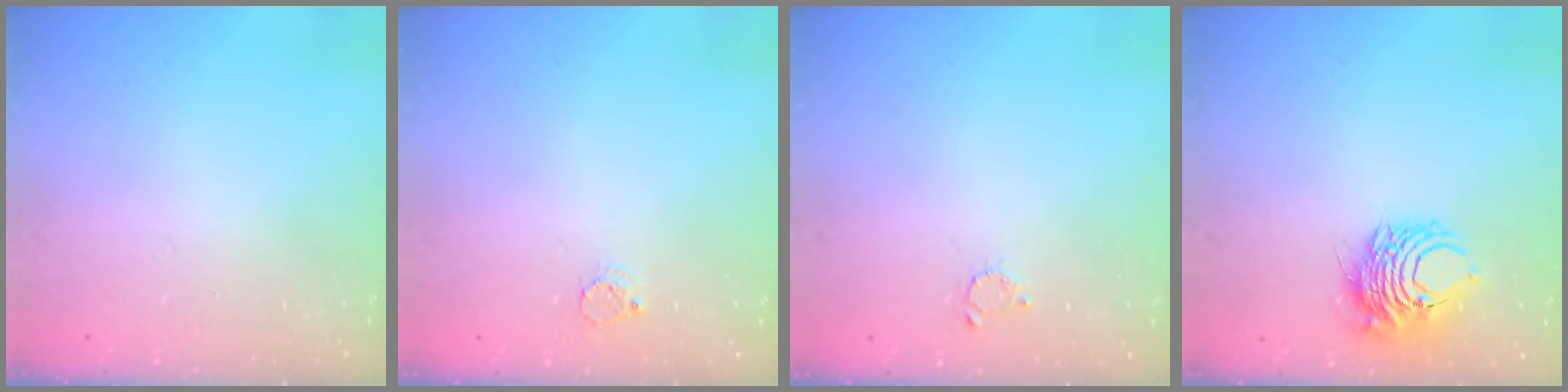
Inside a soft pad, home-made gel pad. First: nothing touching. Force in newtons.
{"total": 3.4, "press": 3.3, "slide": 0.3}
{"total": 2.1, "press": 2.1, "slide": 0.3}
{"total": 8.3, "press": 8.2, "slide": 1.2}